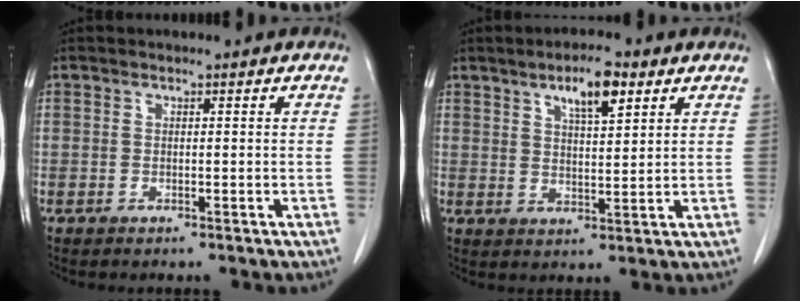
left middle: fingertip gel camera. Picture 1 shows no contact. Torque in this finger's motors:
{"motor_torque": [0.41, -0.25, 0.06, 0.06]}